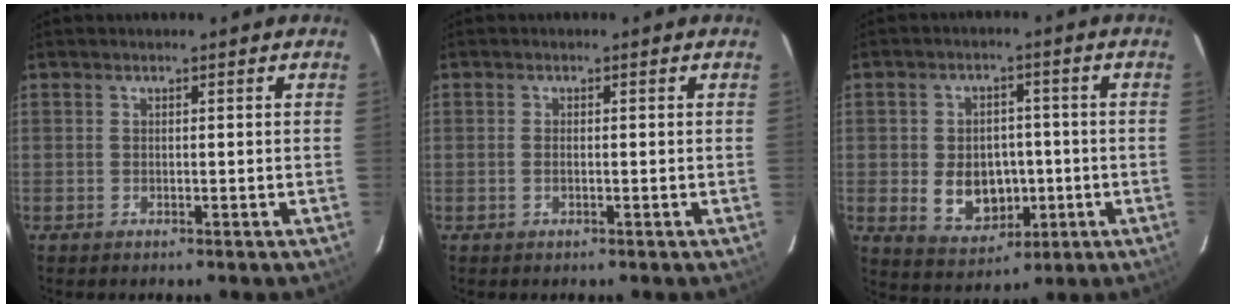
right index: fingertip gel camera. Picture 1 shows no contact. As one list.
[{"total": 1.1, "force": [-0.4, 0.5, 0.9], "torque": [-0.019, 0.001, -0.007]}, {"total": 9.6, "force": [-1.7, 7.2, 6.1], "torque": [-0.129, 0.002, -0.009]}]